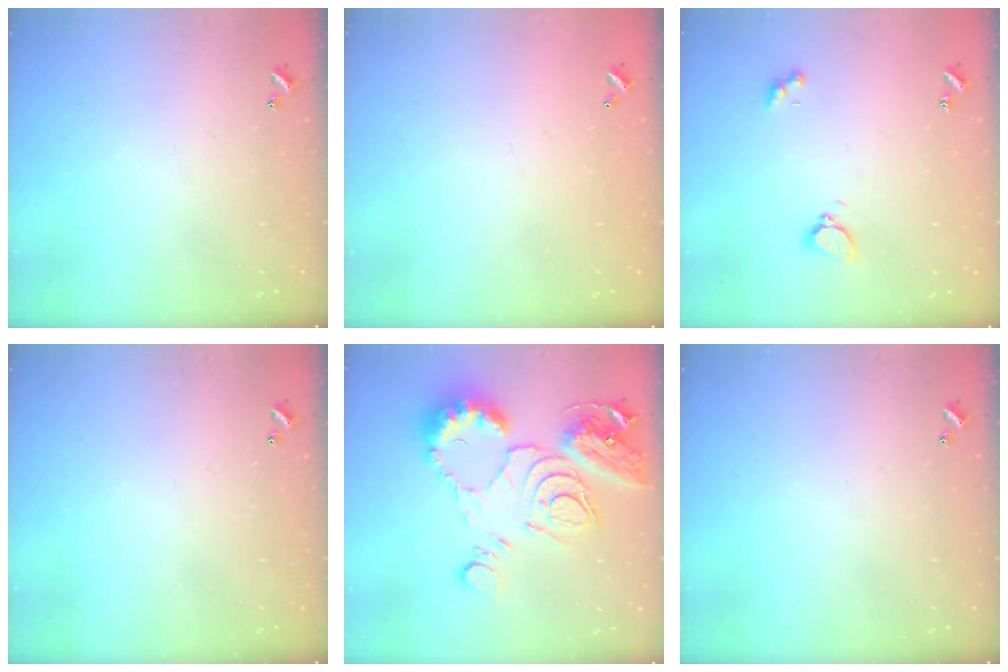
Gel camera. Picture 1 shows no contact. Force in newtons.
{"total": 2.8, "press": 2.8, "slide": 0.1}
{"total": 2.8, "press": 2.7, "slide": 0.6}
{"total": 0.0}
{"total": 18.9, "press": 18.7, "slide": 2.3}
{"total": 0.0}